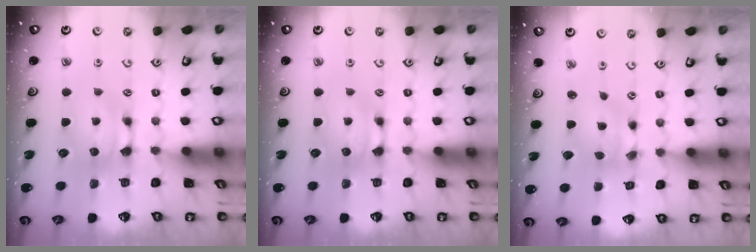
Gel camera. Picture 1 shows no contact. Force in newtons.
{"total": 0.0}
{"total": 4.3, "press": 3.8, "slide": 1.9}